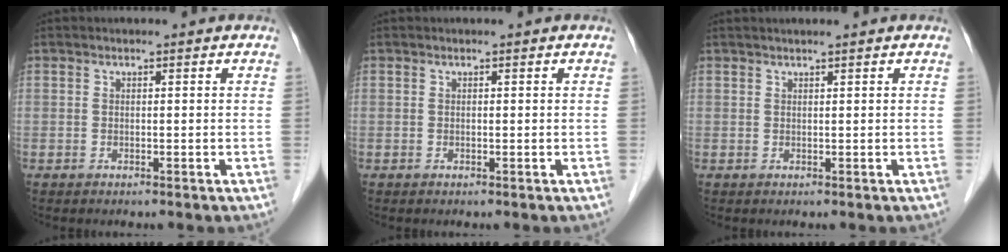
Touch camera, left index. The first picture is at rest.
{"total": 0.0}
{"total": 1.6, "force": [1.3, -0.2, 0.9], "torque": [-0.010, 0.014, 0.025]}